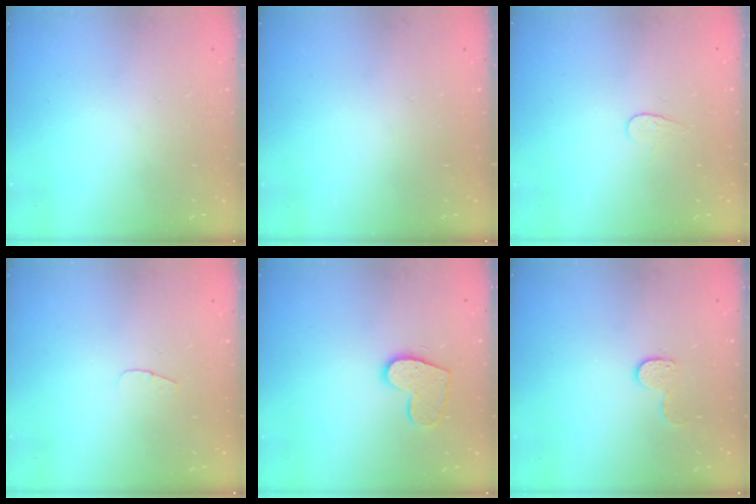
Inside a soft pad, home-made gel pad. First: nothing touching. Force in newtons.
{"total": 0.0}
{"total": 4.3, "press": 4.3, "slide": 0.3}
{"total": 3.8, "press": 3.8, "slide": 0.4}
{"total": 10.6, "press": 10.5, "slide": 0.8}
{"total": 5.6, "press": 5.6, "slide": 0.4}